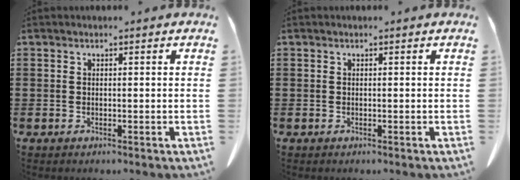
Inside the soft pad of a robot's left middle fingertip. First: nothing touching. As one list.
[{"total": 0.0}]